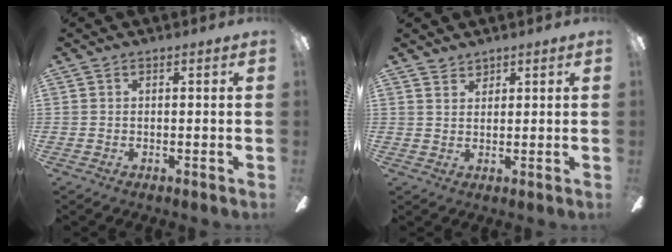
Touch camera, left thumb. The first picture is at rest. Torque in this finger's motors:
{"motor_torque": [0.05, -0.02, -0.17, -0.19, 0.01]}